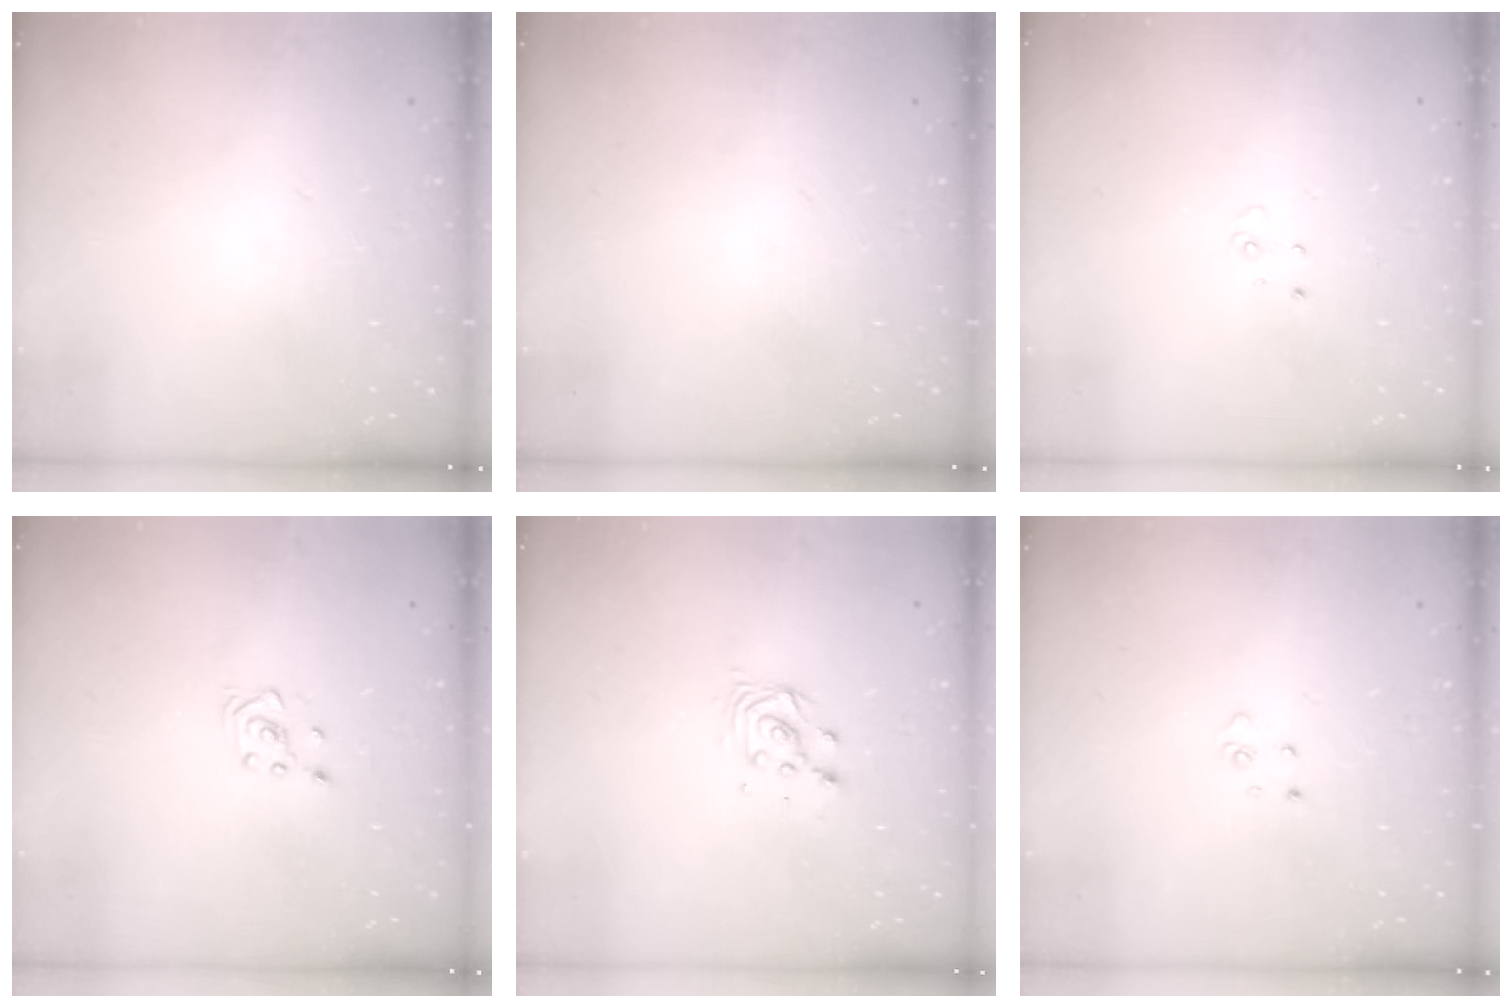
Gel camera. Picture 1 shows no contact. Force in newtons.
{"total": 0.0}
{"total": 2.7, "press": 2.7, "slide": 0.2}
{"total": 2.8, "press": 2.6, "slide": 1.0}
{"total": 4.0, "press": 4.0, "slide": 0.2}
{"total": 2.8, "press": 2.8, "slide": 0.3}